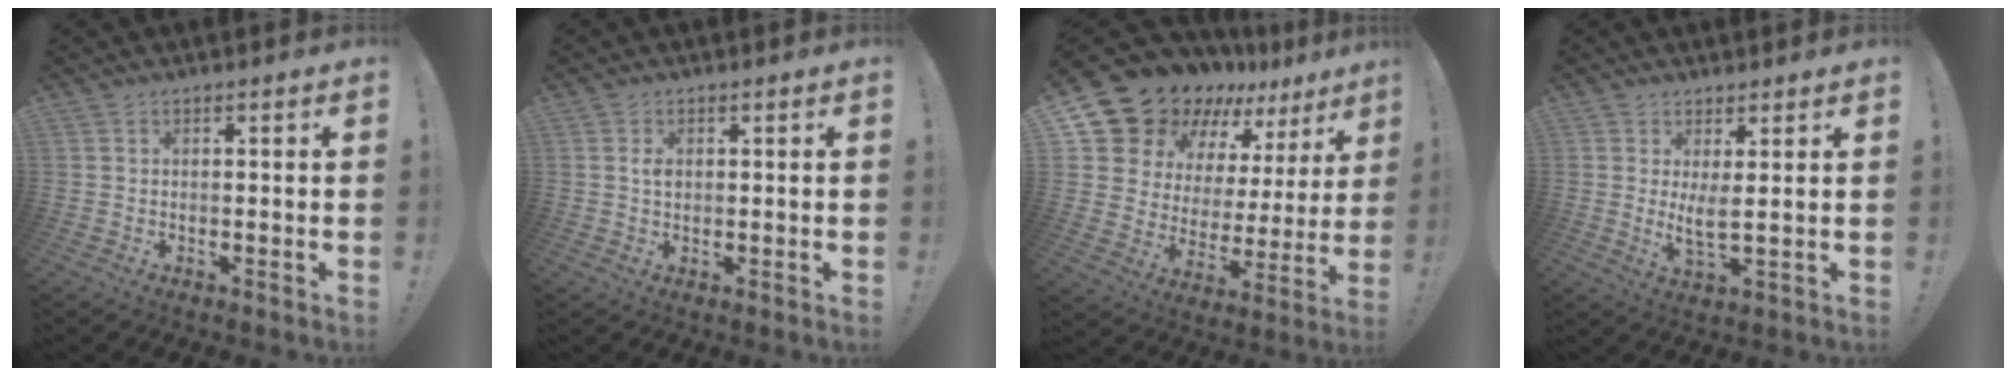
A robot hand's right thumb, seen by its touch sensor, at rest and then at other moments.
{"total": 2.1, "force": [0.2, 1.4, 1.6], "torque": [-0.025, 0.001, 0.000]}
{"total": 17.0, "force": [14.4, 8.2, 4.1], "torque": [-0.079, -0.118, 0.277]}
{"total": 5.0, "force": [2.1, 0.8, 4.5], "torque": [-0.065, -0.023, 0.035]}